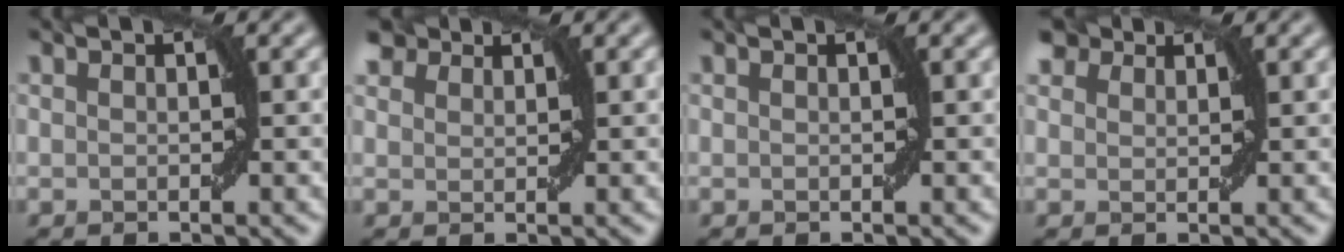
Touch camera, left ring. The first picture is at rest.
{"total": 2.5, "force": [2.1, 1.1, 0.7], "torque": [-0.015, 0.006, 0.037]}
{"total": 0.0}
{"total": 3.1, "force": [2.5, 1.5, 1.1], "torque": [-0.024, 0.004, 0.043]}